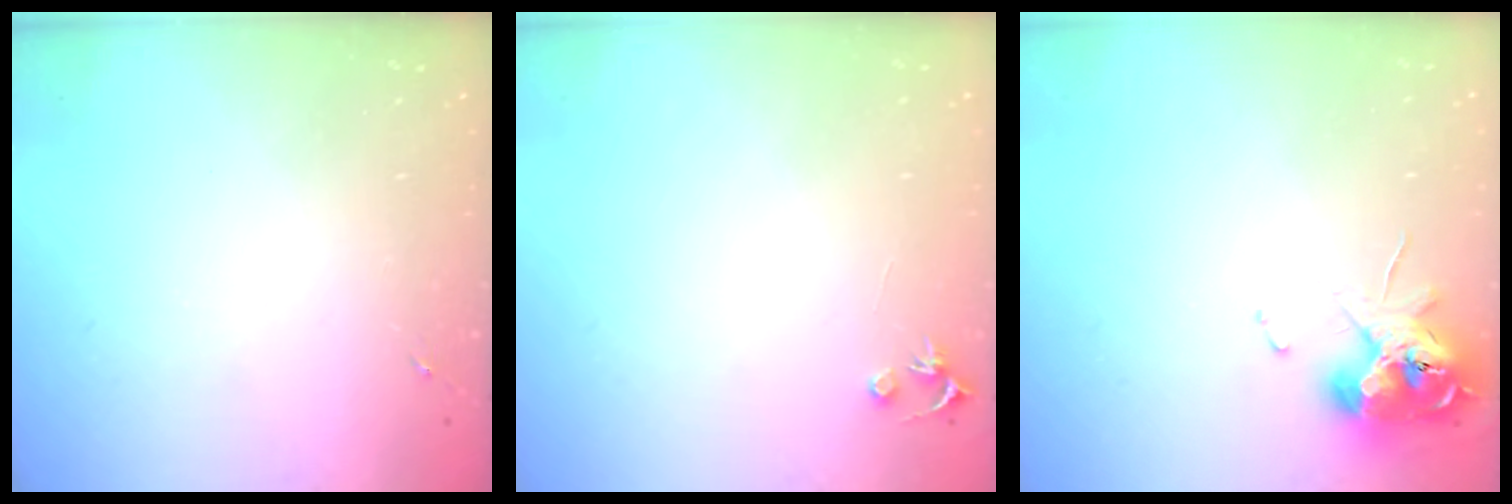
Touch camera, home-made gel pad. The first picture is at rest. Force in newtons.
{"total": 3.2, "press": 3.2, "slide": 0.3}
{"total": 11.3, "press": 11.2, "slide": 1.4}